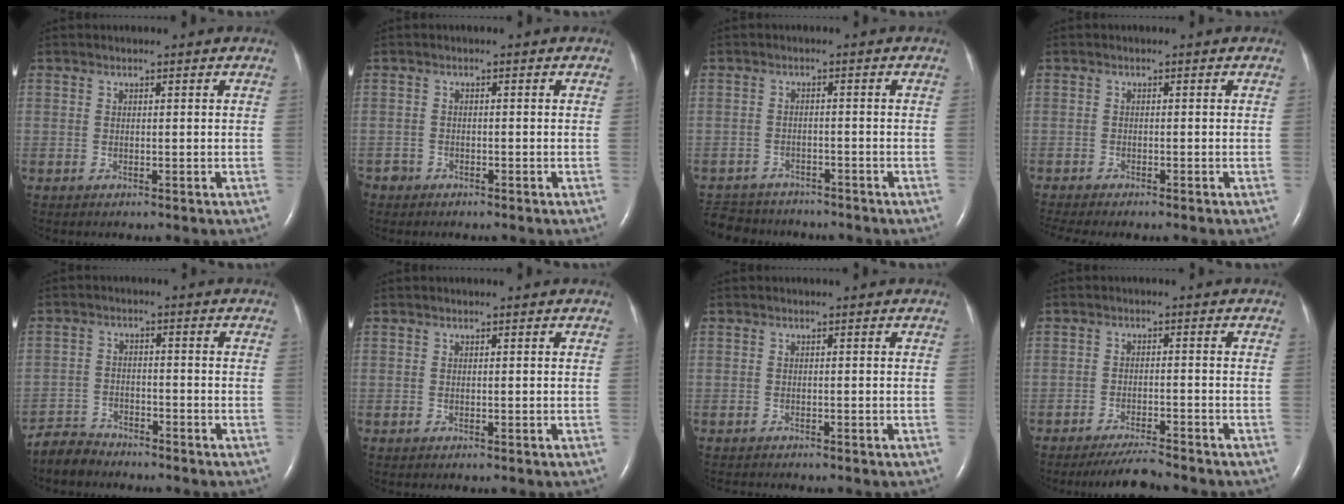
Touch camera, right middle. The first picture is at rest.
{"total": 1.5, "force": [-1.1, 0.9, -0.2], "torque": [-0.004, 0.005, -0.023]}
{"total": 8.5, "force": [-7.8, 3.0, 1.6], "torque": [-0.037, 0.000, -0.116]}
{"total": 5.3, "force": [-4.5, 0.7, 2.7], "torque": [-0.037, -0.007, -0.065]}
{"total": 4.2, "force": [-4.1, 1.0, -0.4], "torque": [0.003, -0.010, -0.078]}
{"total": 0.0}
{"total": 2.0, "force": [-1.9, 0.2, 0.6], "torque": [-0.011, -0.006, -0.024]}
{"total": 4.7, "force": [-4.4, -0.3, 1.5], "torque": [-0.030, -0.019, -0.079]}